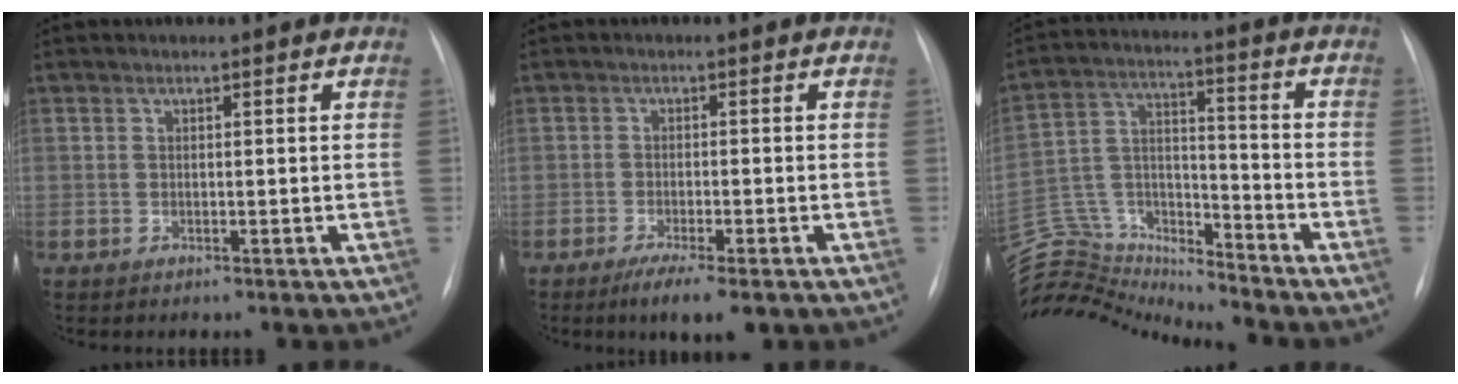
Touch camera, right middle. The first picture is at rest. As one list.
[{"total": 5.6, "force": [-3.7, 0.8, 4.2], "torque": [-0.067, -0.014, -0.054]}, {"total": 16.1, "force": [-15.9, 2.2, 1.5], "torque": [-0.037, 0.058, -0.277]}]